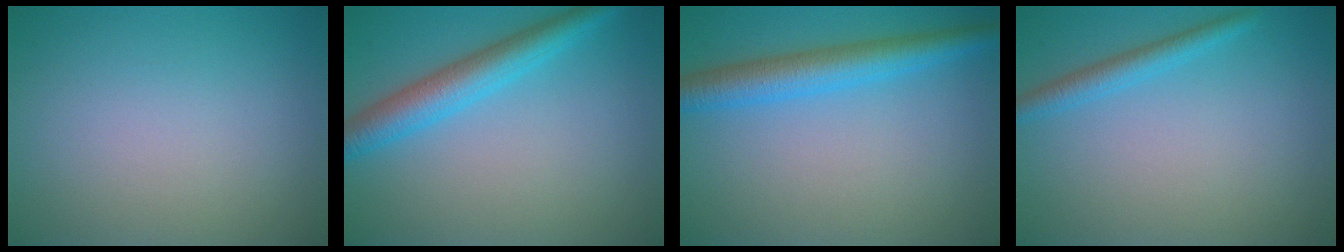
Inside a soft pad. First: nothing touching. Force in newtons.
{"total": 4.5, "press": 4.5, "slide": 0.2}
{"total": 4.5, "press": 4.5, "slide": 0.2}
{"total": 2.1, "press": 2.0, "slide": 0.2}